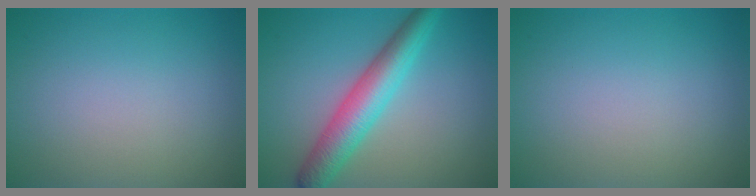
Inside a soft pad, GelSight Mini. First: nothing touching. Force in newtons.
{"total": 5.7, "press": 5.7, "slide": 0.1}
{"total": 0.0}